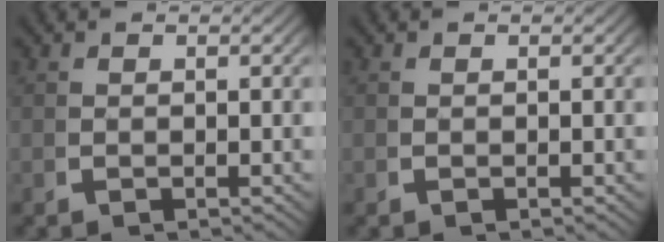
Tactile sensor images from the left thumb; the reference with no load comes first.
{"total": 0.0}